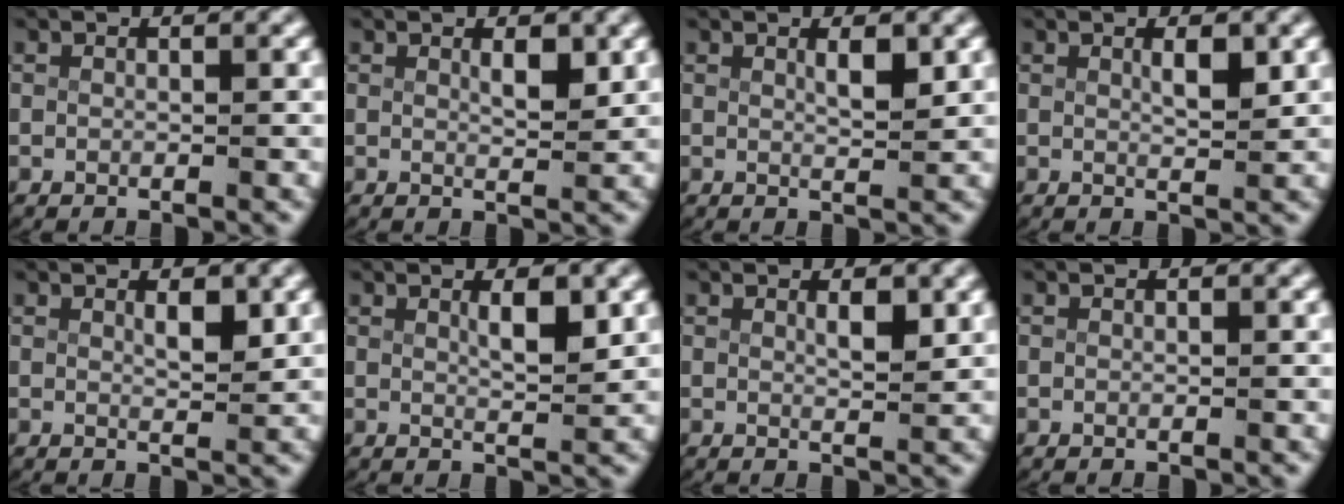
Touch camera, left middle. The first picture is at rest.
{"total": 1.8, "force": [0.8, 0.2, 1.5], "torque": [-0.022, -0.012, 0.018]}
{"total": 1.8, "force": [0.8, 0.1, 1.7], "torque": [-0.027, -0.012, 0.019]}
{"total": 2.0, "force": [0.7, 0.3, 1.8], "torque": [-0.029, -0.010, 0.017]}
{"total": 1.7, "force": [0.8, 0.2, 1.5], "torque": [-0.022, -0.013, 0.019]}
{"total": 2.5, "force": [1.0, 0.3, 2.2], "torque": [-0.038, -0.012, 0.022]}
{"total": 1.7, "force": [0.9, 0.1, 1.4], "torque": [-0.021, -0.012, 0.018]}
{"total": 0.0}